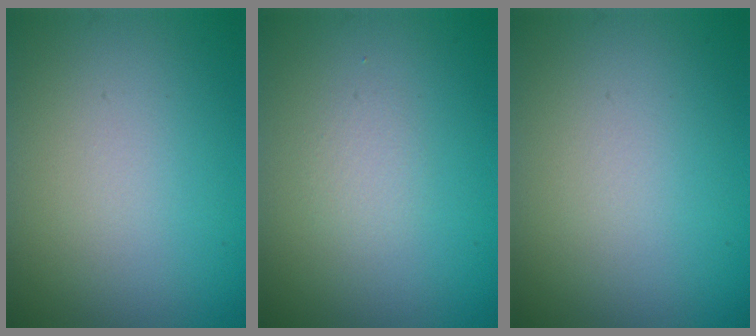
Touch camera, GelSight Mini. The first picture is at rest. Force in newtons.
{"total": 0.8, "press": 0.8, "slide": 0.1}
{"total": 0.0}